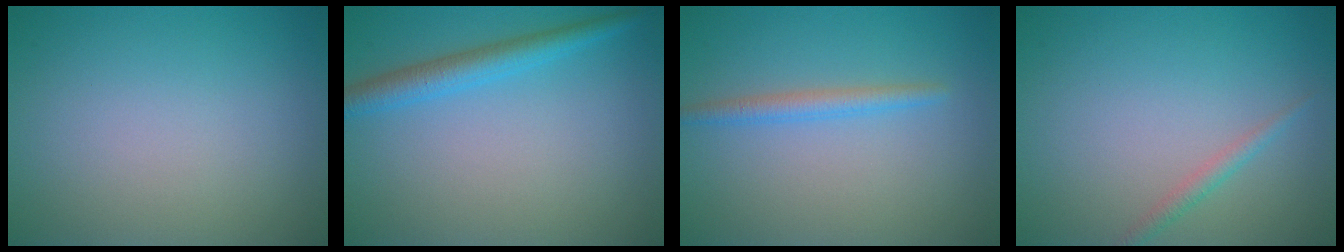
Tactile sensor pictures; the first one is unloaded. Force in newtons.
{"total": 3.0, "press": 3.0, "slide": 0.0}
{"total": 1.8, "press": 1.8, "slide": 0.2}
{"total": 1.2, "press": 1.2, "slide": 0.1}